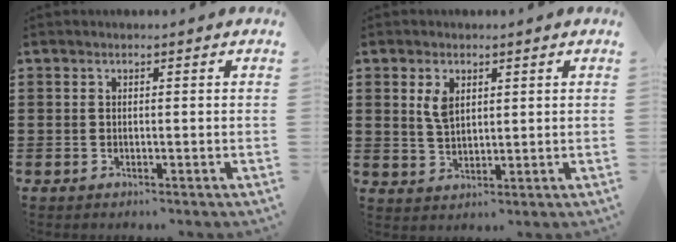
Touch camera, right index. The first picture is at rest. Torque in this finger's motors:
{"motor_torque": [0.21, 0.02, 0.12, 0.08]}